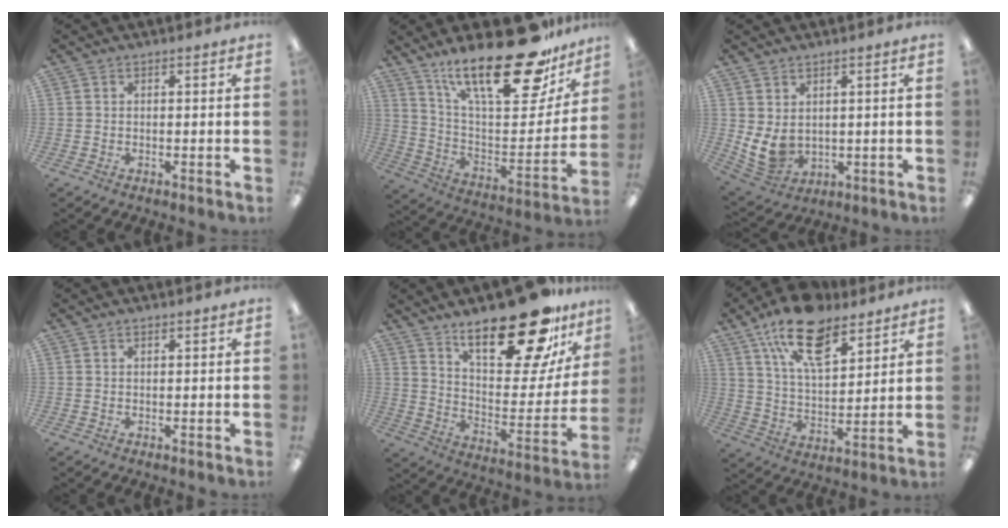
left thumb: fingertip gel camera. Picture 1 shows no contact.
{"total": 27.6, "force": [19.5, 9.3, 17.2], "torque": [-0.261, -0.124, 0.324]}
{"total": 6.4, "force": [1.5, 4.8, 4.0], "torque": [-0.100, -0.015, 0.028]}
{"total": 0.6, "force": [0.5, 0.3, 0.3], "torque": [-0.007, 0.003, 0.008]}
{"total": 25.5, "force": [18.0, 8.7, 15.8], "torque": [-0.224, -0.117, 0.294]}
{"total": 17.5, "force": [11.6, 8.2, 10.3], "torque": [-0.177, -0.048, 0.204]}